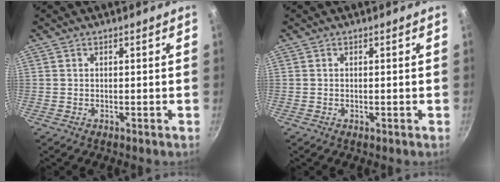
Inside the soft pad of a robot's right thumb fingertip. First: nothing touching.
{"total": 0.6, "force": [-0.1, 0.2, 0.5], "torque": [-0.007, 0.001, -0.001]}